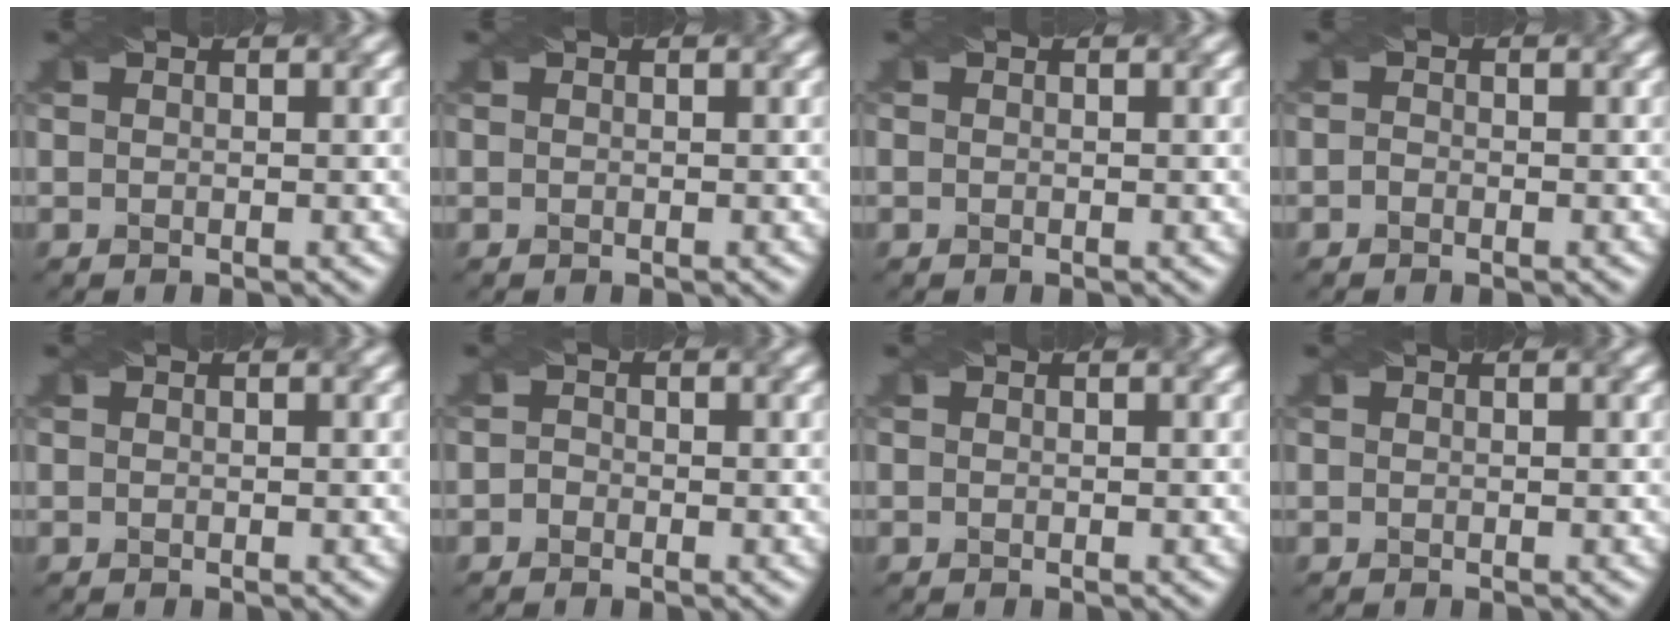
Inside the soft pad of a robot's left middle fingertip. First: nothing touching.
{"total": 0.0}
{"total": 0.5, "force": [0.0, 0.5, 0.3], "torque": [-0.001, 0.006, -0.006]}
{"total": 0.7, "force": [-0.7, 0.0, 0.0], "torque": [0.000, 0.000, -0.014]}
{"total": 0.0}
{"total": 0.8, "force": [-0.7, 0.3, 0.0], "torque": [0.007, 0.004, -0.017]}
{"total": 0.0}
{"total": 0.0}